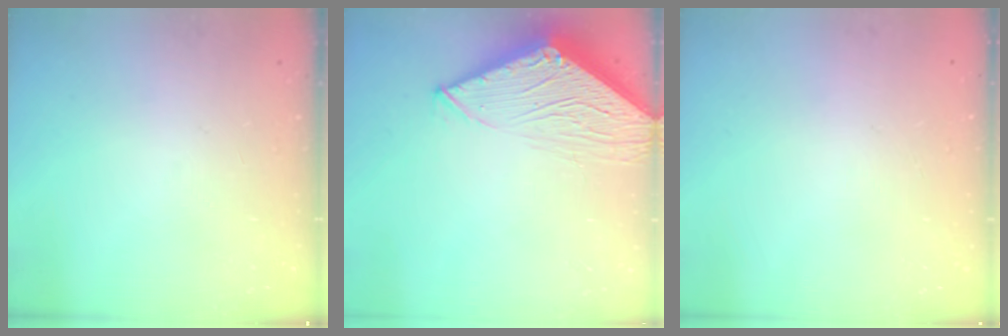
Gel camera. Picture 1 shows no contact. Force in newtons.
{"total": 11.2, "press": 11.1, "slide": 0.5}
{"total": 0.0}